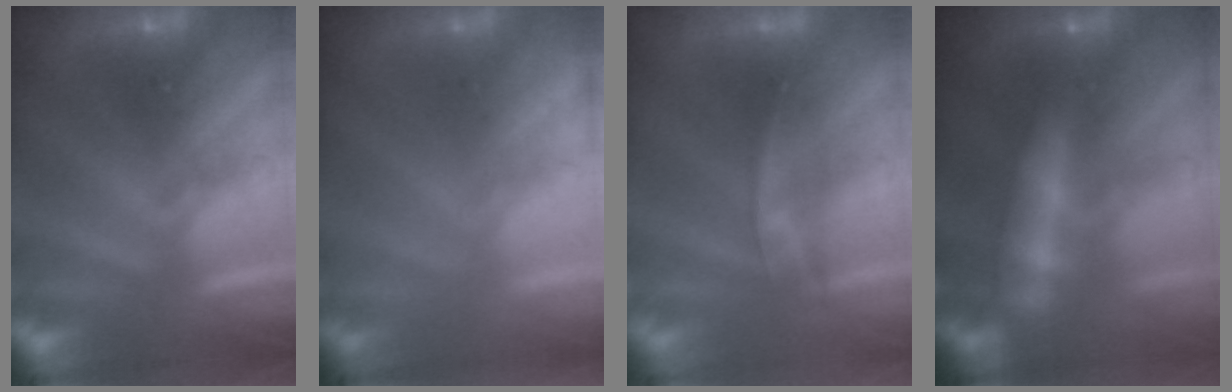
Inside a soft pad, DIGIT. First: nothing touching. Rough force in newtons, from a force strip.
{"total": 2.1}
{"total": 2.2}
{"total": 6.5}